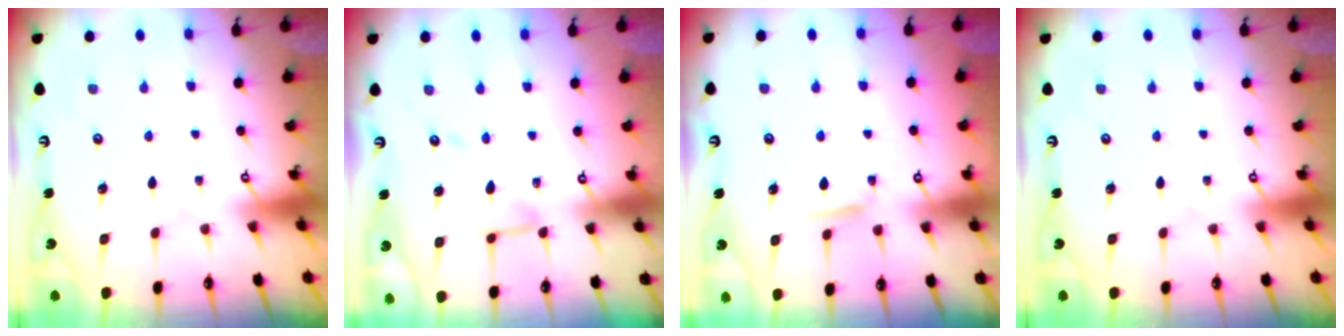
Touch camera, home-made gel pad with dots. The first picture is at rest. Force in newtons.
{"total": 7.5, "press": 7.5, "slide": 0.6}
{"total": 6.1, "press": 6.0, "slide": 0.8}
{"total": 0.0}